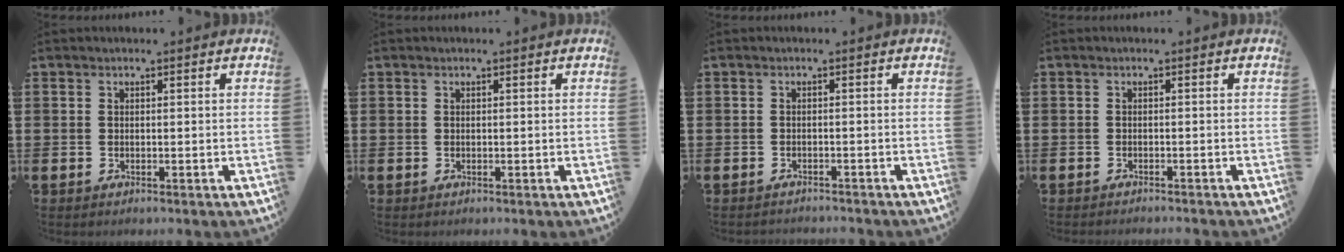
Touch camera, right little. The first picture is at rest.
{"total": 0.0}
{"total": 0.9, "force": [-0.9, 0.0, -0.1], "torque": [0.000, 0.002, -0.020]}
{"total": 0.6, "force": [-0.6, -0.1, 0.0], "torque": [0.001, -0.001, -0.014]}